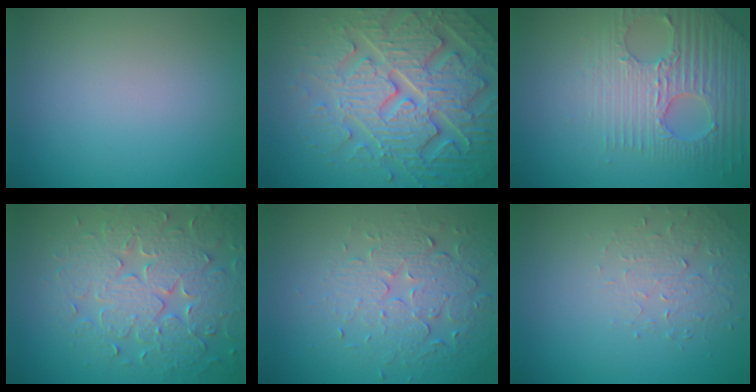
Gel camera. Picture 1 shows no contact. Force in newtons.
{"total": 8.2, "press": 7.9, "slide": 1.8}
{"total": 4.5, "press": 4.3, "slide": 1.1}
{"total": 7.4, "press": 6.0, "slide": 4.3}
{"total": 5.2, "press": 3.7, "slide": 3.7}
{"total": 1.6, "press": 1.1, "slide": 1.2}